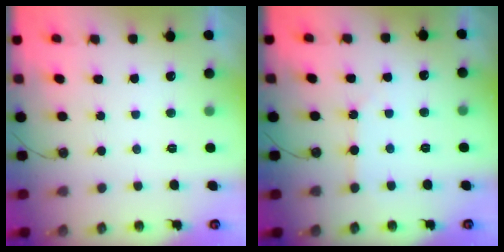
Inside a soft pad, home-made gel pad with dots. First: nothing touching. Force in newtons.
{"total": 3.6, "press": 3.5, "slide": 0.6}